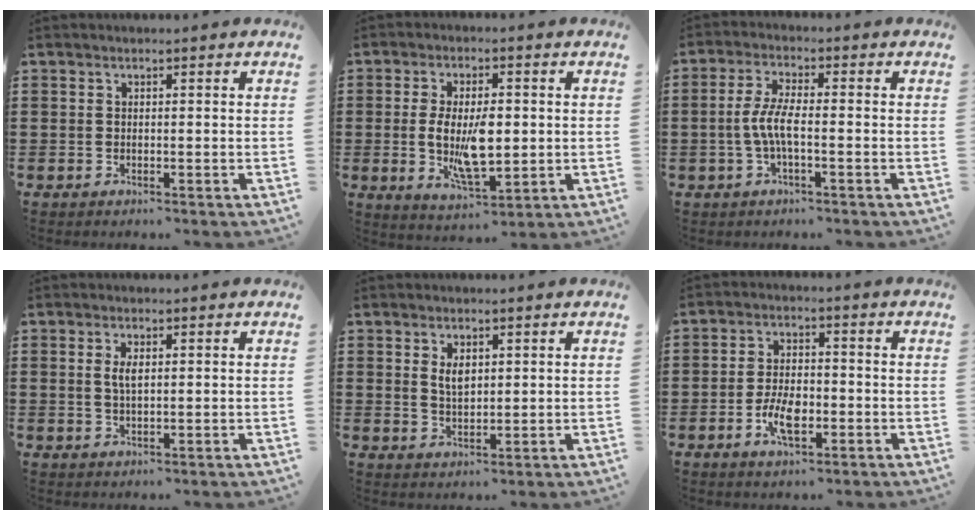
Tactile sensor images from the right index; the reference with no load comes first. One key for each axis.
{"total": 8.5, "fx": -0.2, "fy": 3.6, "fz": 7.7, "tx": -0.152, "ty": 0.000, "tz": -0.009}
{"total": 4.7, "fx": -1.1, "fy": 1.1, "fz": 4.5, "tx": -0.107, "ty": -0.005, "tz": -0.030}
{"total": 2.5, "fx": 0.7, "fy": 1.0, "fz": 2.2, "tx": -0.046, "ty": 0.006, "tz": 0.011}
{"total": 2.9, "fx": 1.4, "fy": 1.6, "fz": 2.1, "tx": -0.036, "ty": 0.003, "tz": 0.023}
{"total": 5.7, "fx": -1.9, "fy": 2.7, "fz": 4.6, "tx": -0.097, "ty": 0.003, "tz": -0.037}